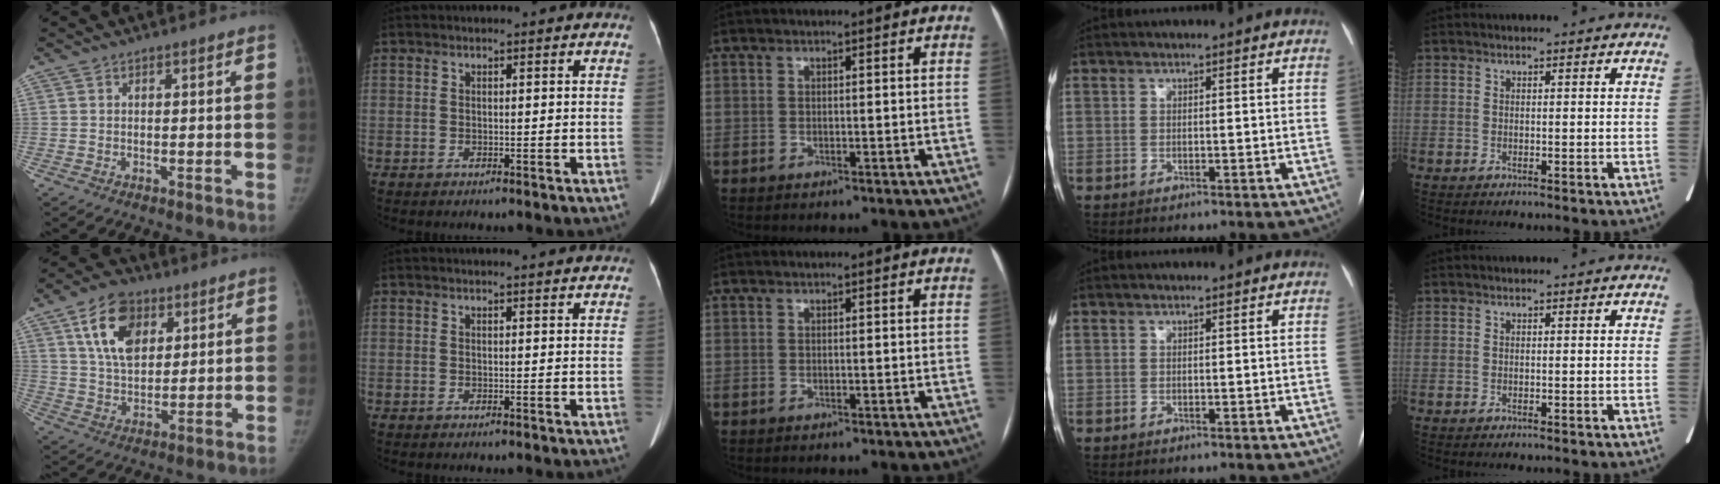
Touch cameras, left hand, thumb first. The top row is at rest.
{"thumb": {"total": 12.7, "force": [5.6, 8.0, 8.1], "torque": [-0.112, -0.020, 0.101]}, "index": {"total": 6.5, "force": [6.1, 0.5, 2.3], "torque": [-0.031, 0.014, 0.059]}}